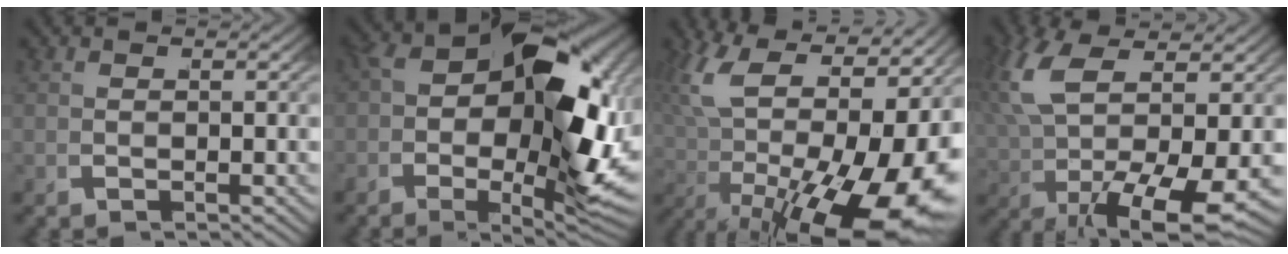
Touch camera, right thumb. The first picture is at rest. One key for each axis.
{"total": 17.2, "fx": -0.8, "fy": 9.0, "fz": 14.6, "tx": -0.227, "ty": -0.038, "tz": 0.004}
{"total": 16.5, "fx": 0.7, "fy": 9.8, "fz": 13.2, "tx": -0.250, "ty": -0.043, "tz": 0.035}
{"total": 9.1, "fx": 0.3, "fy": 4.5, "fz": 7.9, "tx": -0.178, "ty": -0.027, "tz": 0.033}